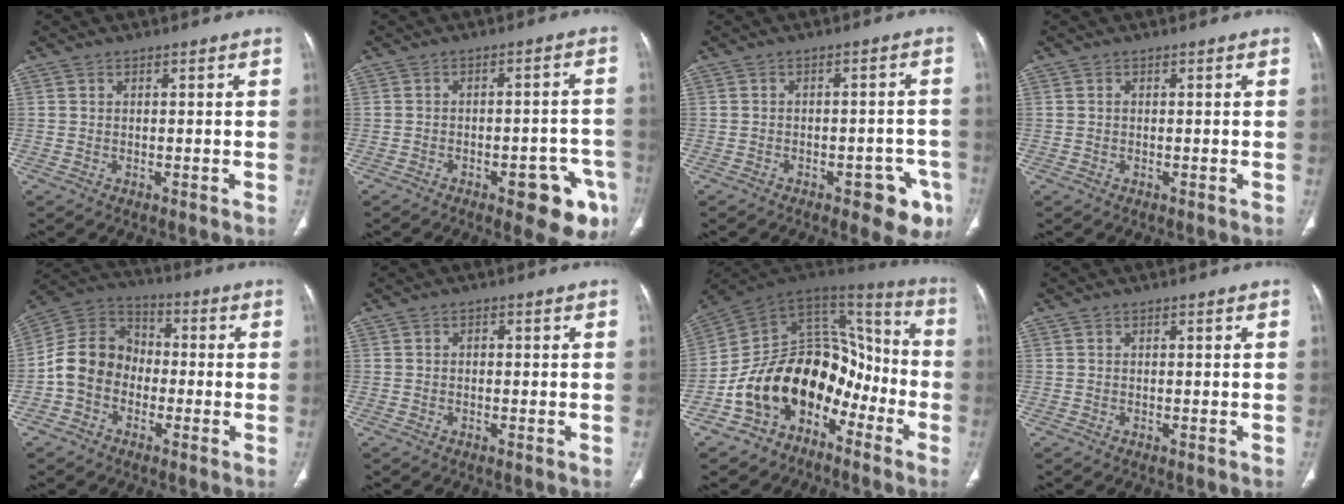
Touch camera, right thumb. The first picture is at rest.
{"total": 11.1, "force": [-5.4, 4.4, 8.6], "torque": [-0.077, 0.030, -0.062]}
{"total": 7.8, "force": [-4.0, 3.7, 5.6], "torque": [-0.040, 0.021, -0.045]}
{"total": 0.0}
{"total": 11.0, "force": [-2.5, 9.1, 5.7], "torque": [-0.092, 0.042, -0.061]}
{"total": 0.7, "force": [-0.1, 0.5, 0.4], "torque": [-0.001, 0.004, -0.005]}
{"total": 20.1, "force": [-9.4, 13.4, 11.7], "torque": [-0.144, 0.120, -0.165]}
{"total": 0.0}